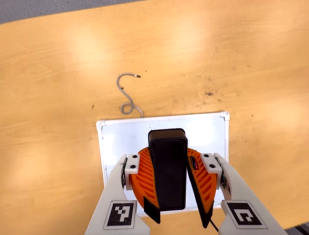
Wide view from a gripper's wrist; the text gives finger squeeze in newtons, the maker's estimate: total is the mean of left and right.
{"total": 10.1, "left": 10.2, "right": 10.1}